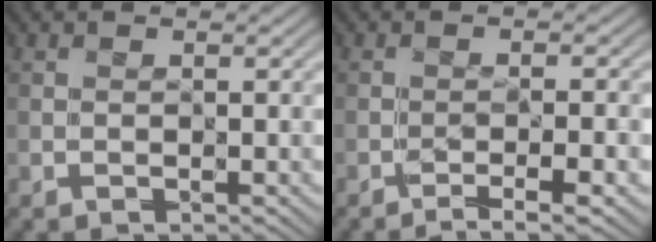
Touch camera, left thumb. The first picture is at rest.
{"total": 4.2, "force": [-2.9, 0.3, 3.1], "torque": [-0.048, 0.007, -0.047]}